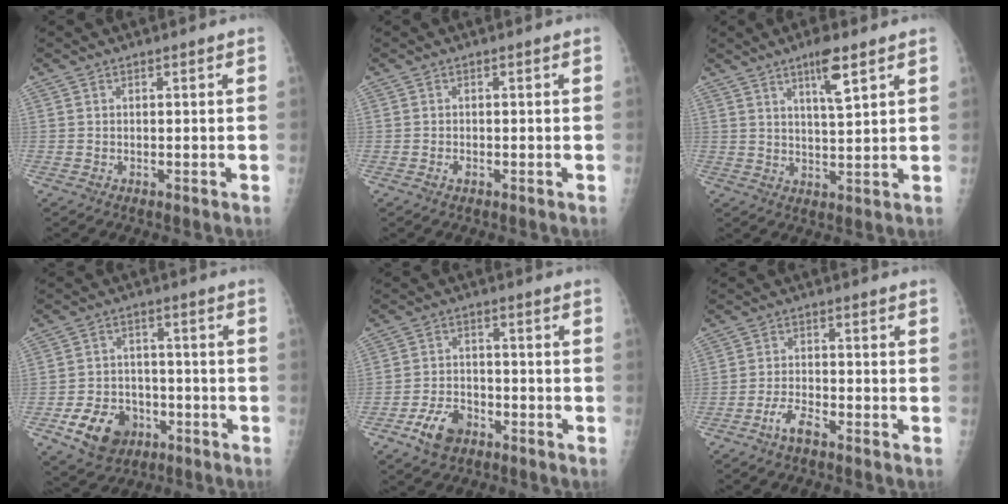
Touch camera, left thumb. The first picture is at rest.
{"total": 1.0, "force": [-0.5, 0.5, 0.6], "torque": [-0.011, 0.005, -0.009]}
{"total": 6.4, "force": [3.8, 1.1, 5.1], "torque": [-0.086, -0.024, 0.067]}
{"total": 10.7, "force": [-4.7, 8.1, 5.1], "torque": [-0.064, 0.026, -0.069]}
{"total": 7.0, "force": [-4.0, 4.5, 3.7], "torque": [-0.059, 0.024, -0.069]}
{"total": 3.9, "force": [-2.8, 1.1, 2.5], "torque": [-0.054, 0.020, -0.053]}